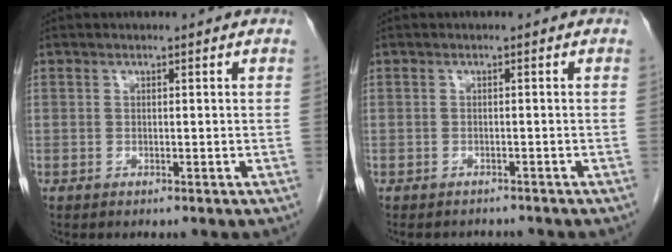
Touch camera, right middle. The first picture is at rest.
{"total": 3.9, "force": [-3.6, 1.3, 0.6], "torque": [-0.006, -0.003, -0.047]}